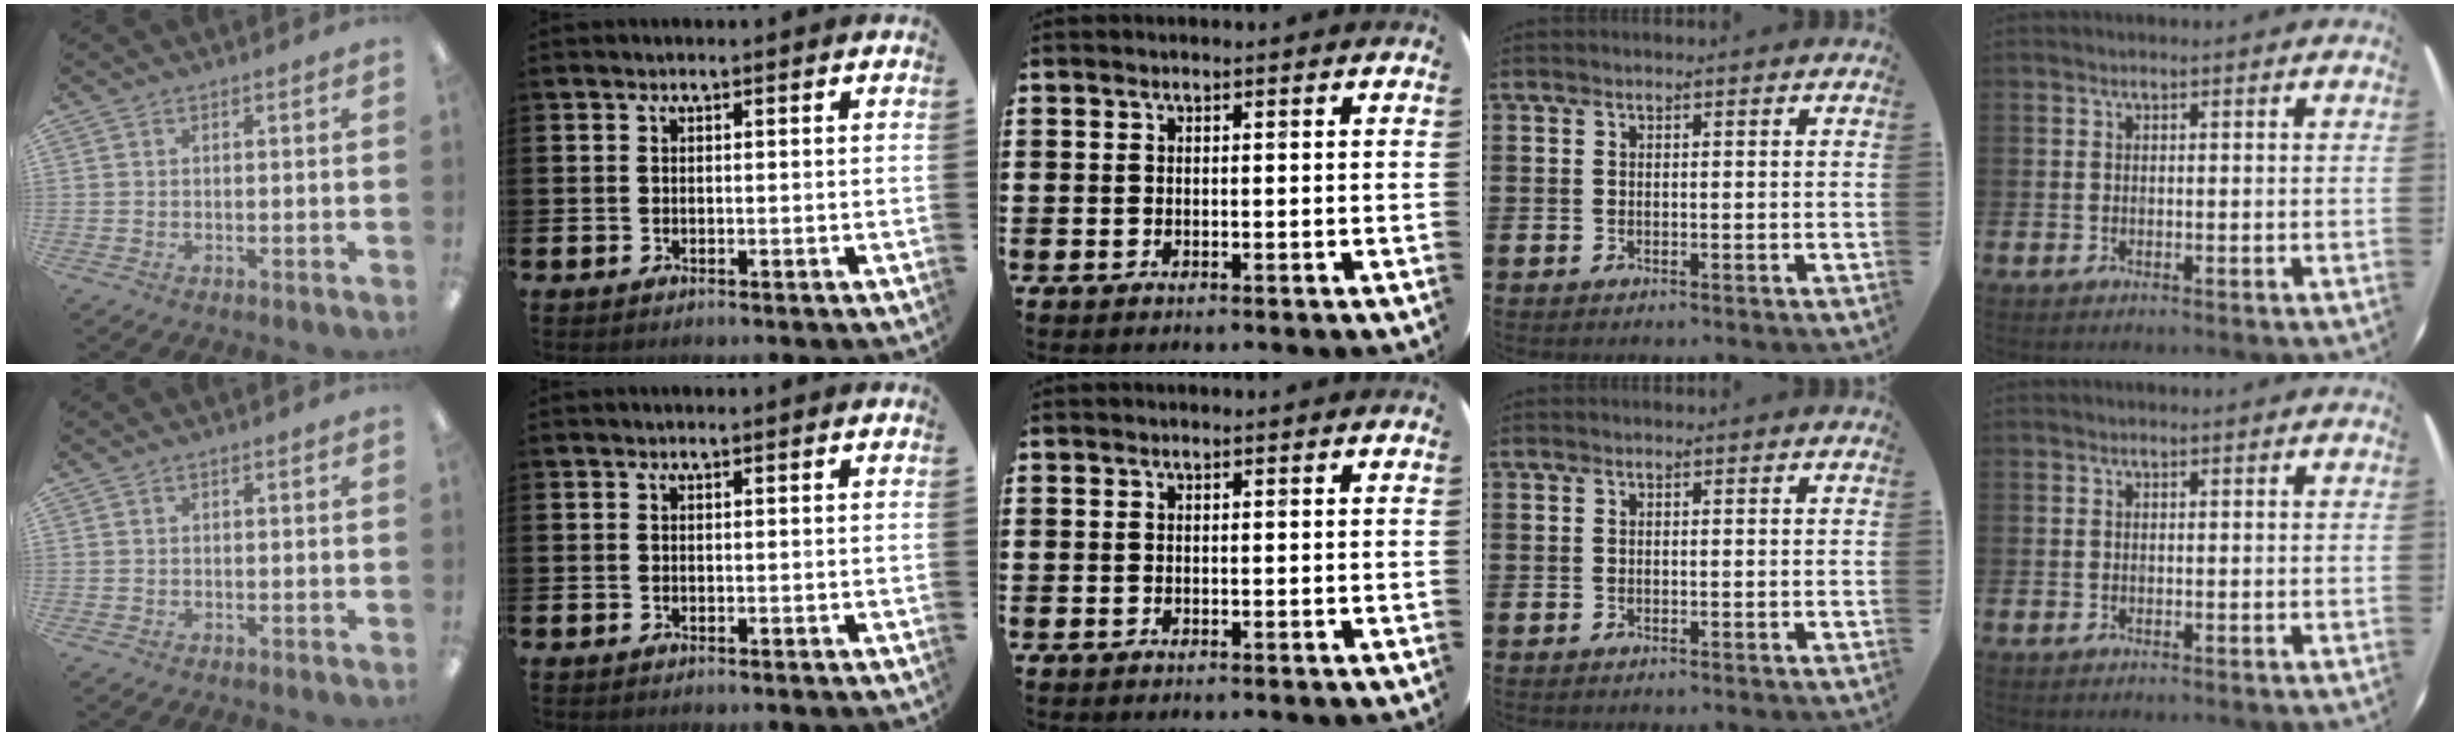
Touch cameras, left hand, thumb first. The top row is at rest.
{}